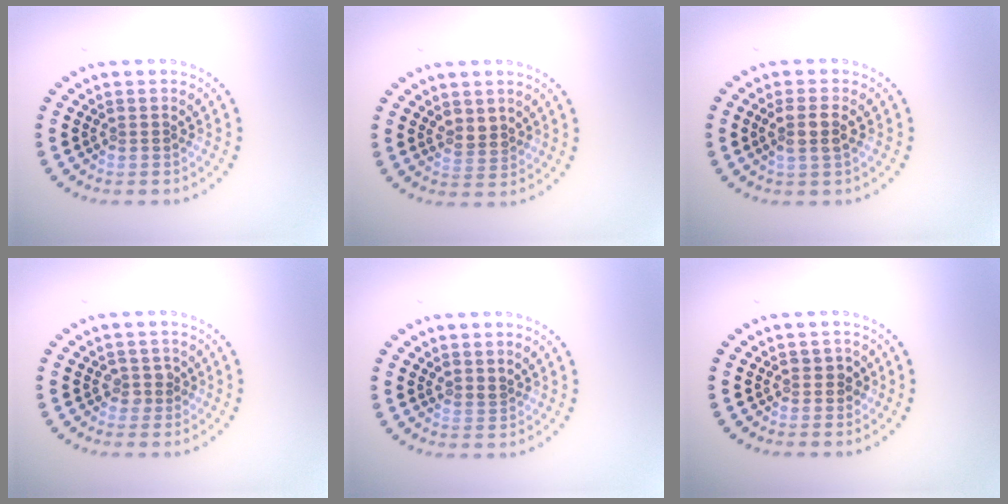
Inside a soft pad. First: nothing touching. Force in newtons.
{"total": 1.7, "press": 1.5, "slide": 0.8}
{"total": 2.1, "press": 1.9, "slide": 1.0}
{"total": 1.2, "press": 1.0, "slide": 0.7}
{"total": 0.5, "press": 0.3, "slide": 0.4}
{"total": 0.9, "press": 0.8, "slide": 0.3}